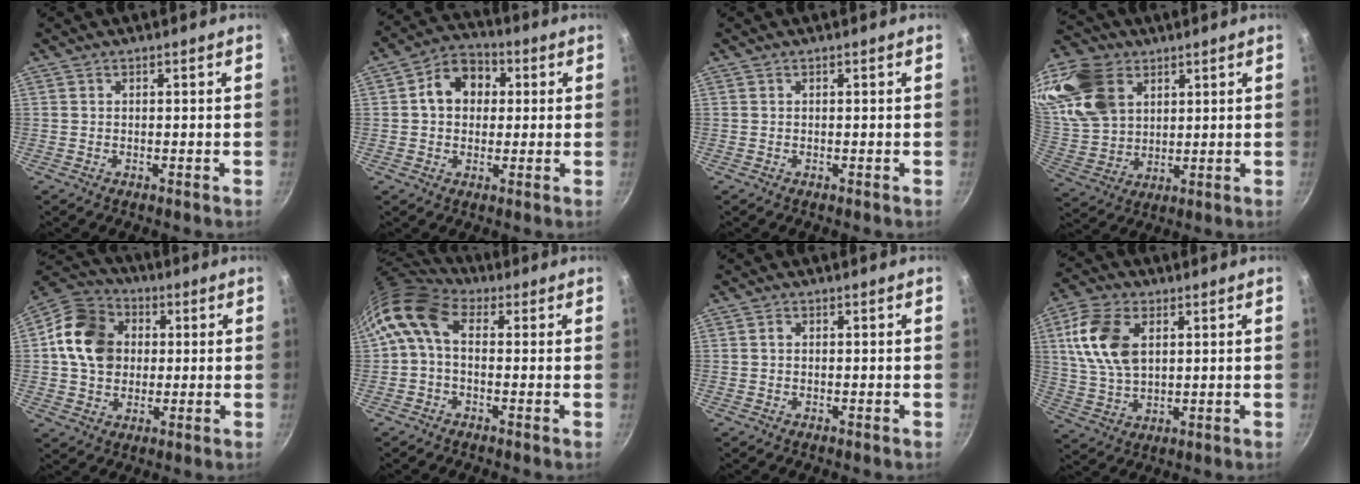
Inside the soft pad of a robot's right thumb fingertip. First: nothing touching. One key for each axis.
{"total": 9.4, "fx": 1.6, "fy": 7.5, "fz": 5.5, "tx": -0.051, "ty": 0.019, "tz": 0.010}
{"total": 0.0}
{"total": 17.5, "fx": 7.2, "fy": 12.5, "fz": 9.8, "tx": -0.184, "ty": -0.018, "tz": 0.146}
{"total": 14.8, "fx": 2.2, "fy": 12.0, "fz": 8.3, "tx": -0.124, "ty": 0.017, "tz": 0.026}
{"total": 9.7, "fx": 1.5, "fy": 6.4, "fz": 7.2, "tx": -0.133, "ty": 0.022, "tz": 0.010}
{"total": 0.7, "fx": 0.0, "fy": 0.6, "fz": 0.4, "tx": -0.005, "ty": 0.004, "tz": 0.000}
{"total": 13.0, "fx": 3.6, "fy": 8.0, "fz": 9.6, "tx": -0.175, "ty": -0.004, "tz": 0.070}